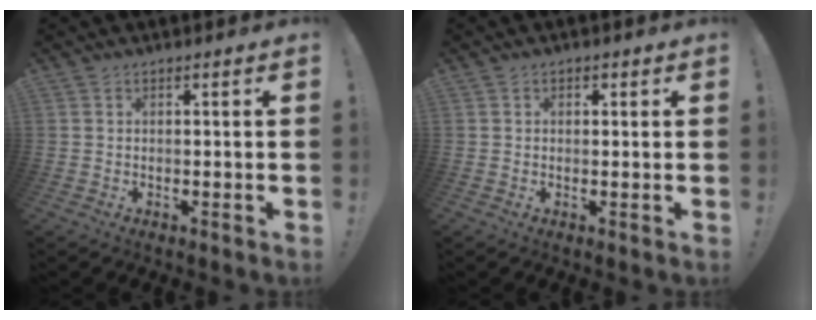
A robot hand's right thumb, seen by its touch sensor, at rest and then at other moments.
{"total": 1.1, "force": [0.1, 1.0, 0.4], "torque": [-0.001, 0.001, 0.001]}